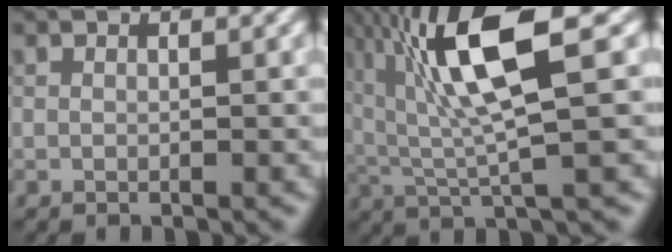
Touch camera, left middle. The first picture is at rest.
{"total": 8.0, "force": [2.4, 1.5, 7.5], "torque": [-0.147, 0.011, 0.061]}